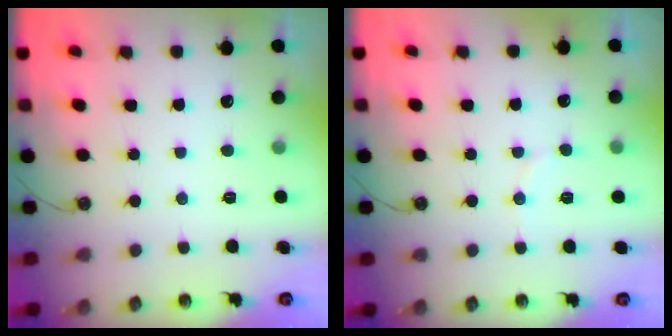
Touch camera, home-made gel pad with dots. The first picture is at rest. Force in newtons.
{"total": 4.0, "press": 3.9, "slide": 0.9}